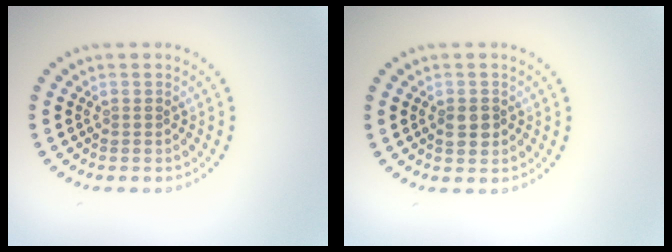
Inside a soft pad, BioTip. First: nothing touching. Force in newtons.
{"total": 1.7, "press": 1.6, "slide": 0.5}